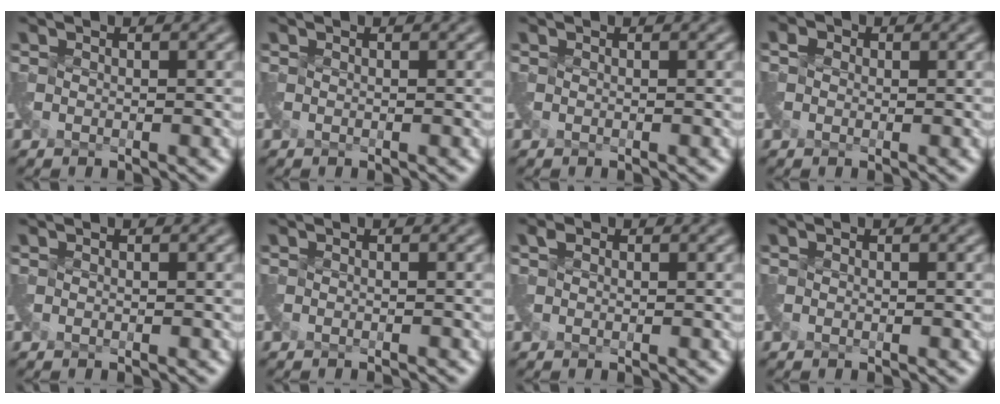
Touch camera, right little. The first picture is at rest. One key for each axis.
{"total": 0.0}
{"total": 0.0}
{"total": 1.1, "fx": -0.6, "fy": 0.5, "fz": -0.8, "tx": 0.014, "ty": -0.006, "tz": -0.008}
{"total": 0.0}
{"total": 0.9, "fx": -0.9, "fy": -0.1, "fz": 0.2, "tx": -0.003, "ty": -0.015, "tz": -0.020}
{"total": 0.7, "fx": -0.1, "fy": 0.1, "fz": -0.7, "tx": 0.011, "ty": -0.004, "tz": 0.003}
{"total": 0.0}